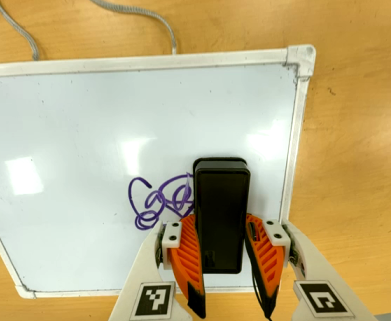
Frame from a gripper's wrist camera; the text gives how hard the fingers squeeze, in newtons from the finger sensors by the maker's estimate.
{"total": 12.3, "left": 13.4, "right": 11.2}